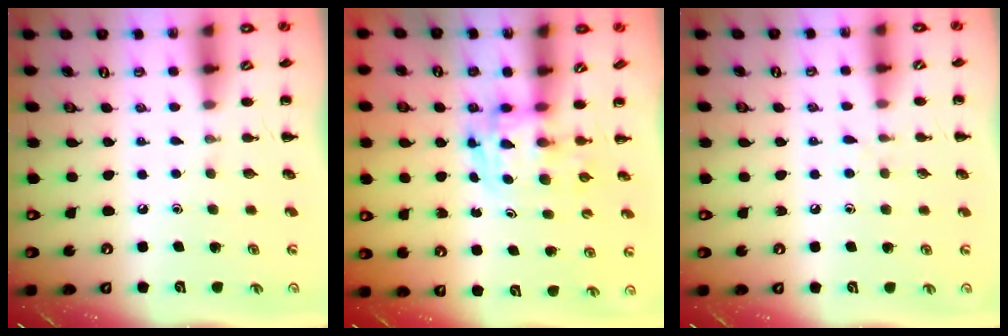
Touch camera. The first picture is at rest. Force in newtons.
{"total": 3.7, "press": 3.6, "slide": 0.6}
{"total": 3.4, "press": 3.0, "slide": 1.6}